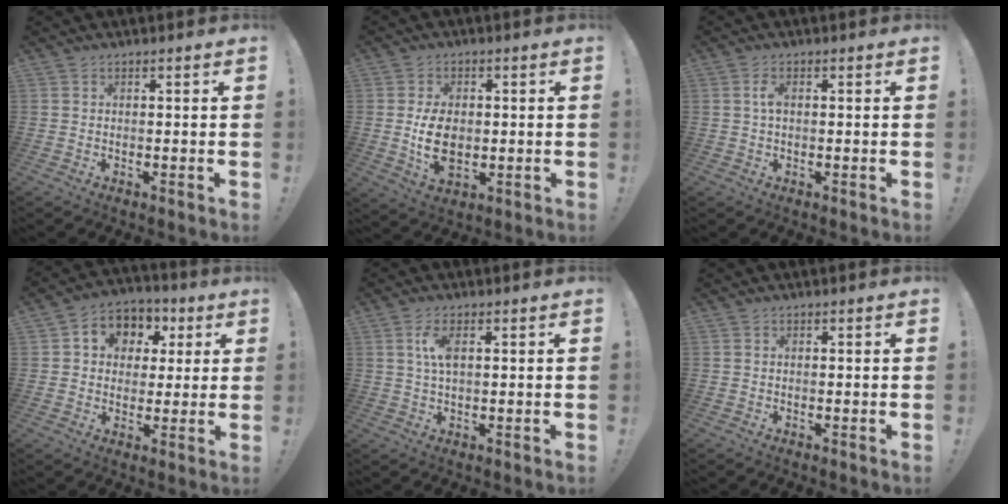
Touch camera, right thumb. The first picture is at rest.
{"total": 10.0, "force": [-0.7, 6.4, 7.6], "torque": [-0.132, -0.007, -0.012]}
{"total": 2.7, "force": [0.3, 1.2, 2.4], "torque": [-0.041, 0.004, 0.001]}
{"total": 8.5, "force": [1.7, 7.8, 3.1], "torque": [-0.038, -0.005, 0.037]}
{"total": 5.1, "force": [1.3, 2.0, 4.5], "torque": [-0.083, -0.003, 0.016]}
{"total": 0.0}